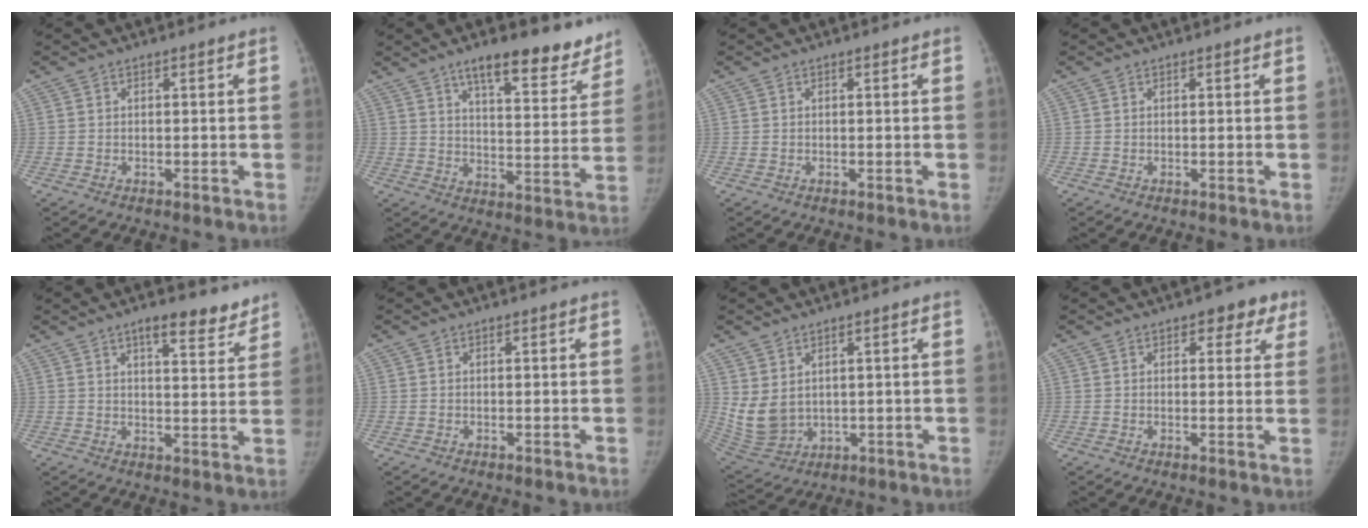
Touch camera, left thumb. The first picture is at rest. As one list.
[{"total": 15.7, "force": [11.6, 5.3, 9.2], "torque": [-0.071, -0.065, 0.167]}, {"total": 0.0}, {"total": 0.0}, {"total": 8.1, "force": [5.9, 2.7, 4.7], "torque": [-0.037, -0.035, 0.083]}, {"total": 0.0}, {"total": 7.8, "force": [2.0, 5.7, 4.9], "torque": [-0.086, -0.016, 0.064]}, {"total": 5.4, "force": [2.9, 3.2, 3.2], "torque": [0.003, -0.006, 0.027]}]